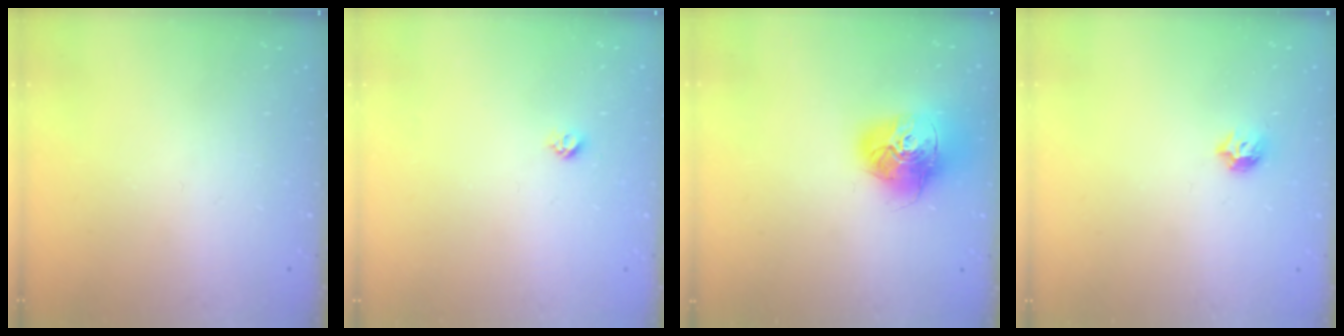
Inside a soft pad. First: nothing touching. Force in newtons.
{"total": 3.8, "press": 3.8, "slide": 0.6}
{"total": 16.4, "press": 16.4, "slide": 1.7}
{"total": 5.3, "press": 5.2, "slide": 1.2}